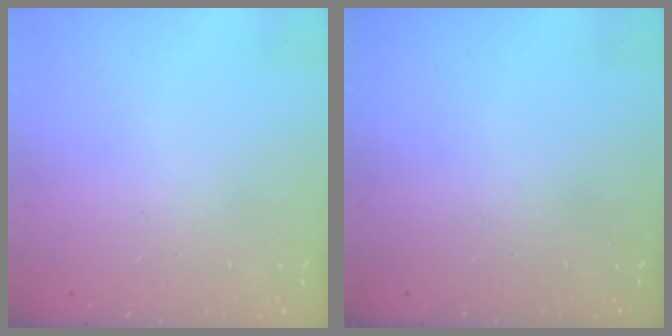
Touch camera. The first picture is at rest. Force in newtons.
{"total": 0.0}